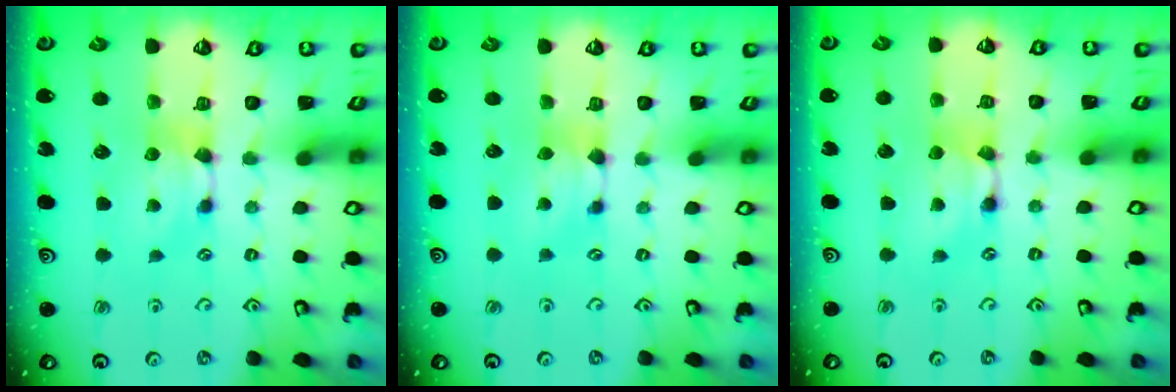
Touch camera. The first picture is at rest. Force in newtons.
{"total": 0.8, "press": 0.3, "slide": 0.7}
{"total": 2.1, "press": 2.1, "slide": 0.1}